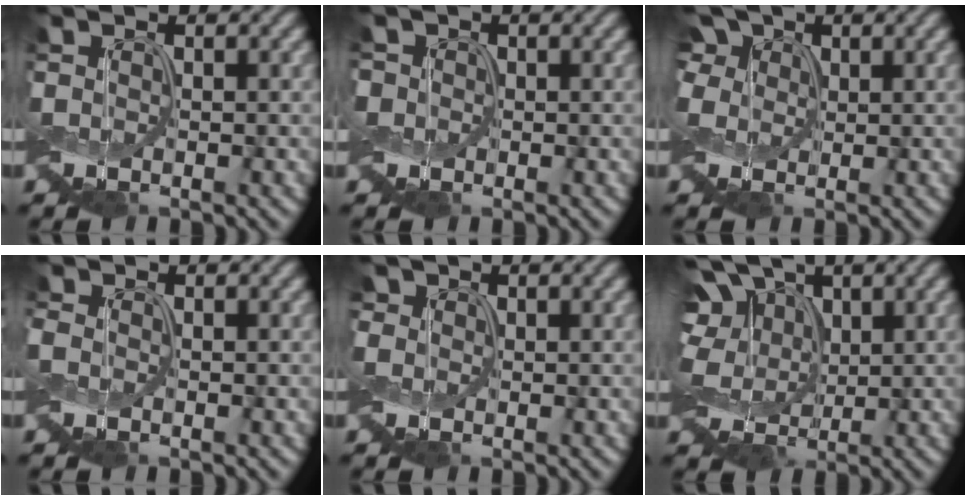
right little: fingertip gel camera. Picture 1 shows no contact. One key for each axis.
{"total": 1.1, "fx": -0.1, "fy": 1.1, "fz": -0.1, "tx": 0.003, "ty": 0.003, "tz": -0.010}
{"total": 3.8, "fx": 1.9, "fy": 2.9, "fz": 1.5, "tx": -0.047, "ty": 0.009, "tz": 0.032}
{"total": 0.5, "fx": -0.3, "fy": 0.4, "fz": 0.2, "tx": -0.006, "ty": 0.003, "tz": -0.005}
{"total": 1.3, "fx": 0.8, "fy": 1.1, "fz": 0.1, "tx": -0.009, "ty": 0.006, "tz": 0.012}
{"total": 10.9, "fx": 3.2, "fy": 7.7, "fz": 6.9, "tx": -0.136, "ty": 0.021, "tz": 0.037}